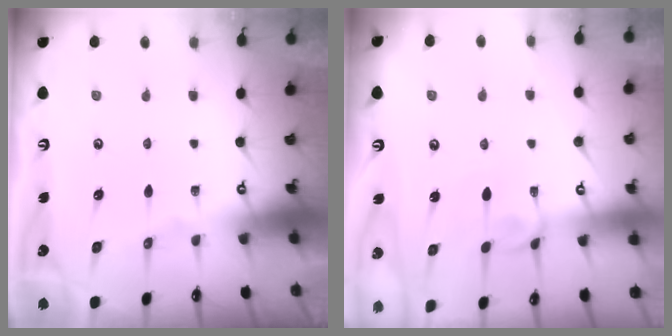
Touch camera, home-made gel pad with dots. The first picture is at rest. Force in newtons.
{"total": 3.7, "press": 3.7, "slide": 0.2}